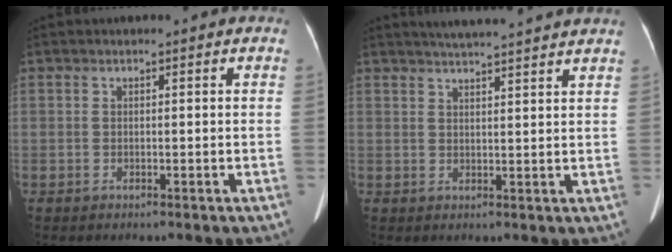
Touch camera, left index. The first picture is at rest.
{"total": 11.7, "force": [10.7, -0.1, 4.7], "torque": [-0.073, 0.021, 0.132]}